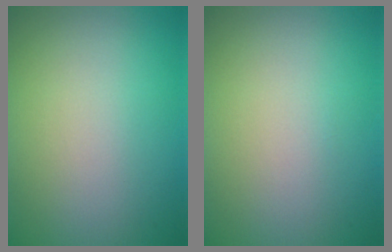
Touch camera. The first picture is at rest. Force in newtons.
{"total": 0.0}